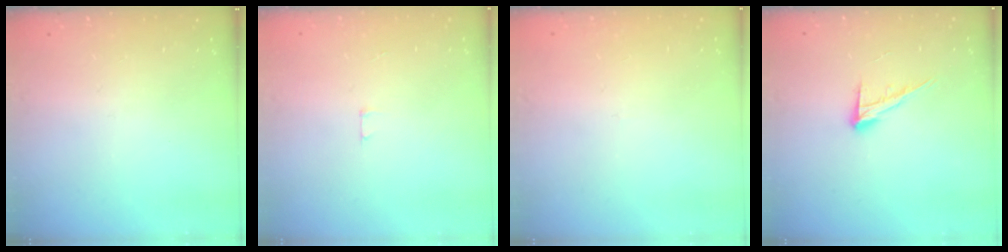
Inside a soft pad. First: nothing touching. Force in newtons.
{"total": 1.8, "press": 1.8, "slide": 0.1}
{"total": 2.7, "press": 2.7, "slide": 0.3}
{"total": 10.6, "press": 10.5, "slide": 1.6}